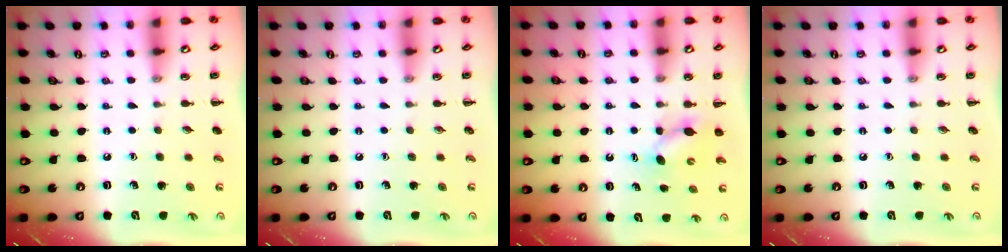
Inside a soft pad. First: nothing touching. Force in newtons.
{"total": 0.0}
{"total": 4.4, "press": 4.3, "slide": 0.6}
{"total": 0.0}